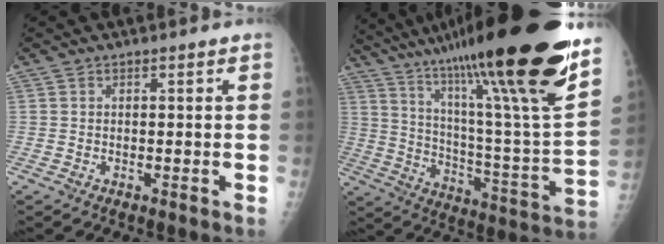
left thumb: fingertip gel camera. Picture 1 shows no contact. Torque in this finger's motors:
{"motor_torque": [1.77, -0.25, 1.78, -0.99, 0.67]}